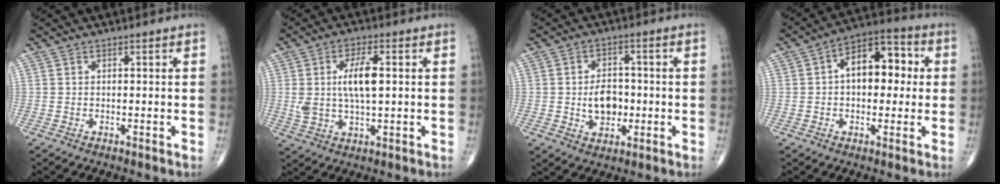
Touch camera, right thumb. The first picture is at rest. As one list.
[{"total": 8.9, "force": [1.4, 3.6, 8.0], "torque": [-0.155, 0.001, 0.027]}, {"total": 7.2, "force": [-0.8, 5.1, 5.1], "torque": [-0.057, 0.007, -0.011]}, {"total": 12.1, "force": [1.4, 7.3, 9.5], "torque": [-0.107, 0.029, 0.011]}]